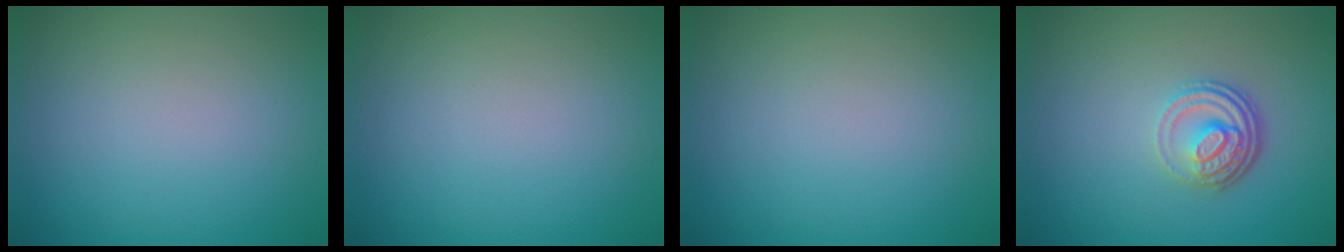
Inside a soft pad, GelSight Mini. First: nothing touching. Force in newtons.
{"total": 0.0}
{"total": 0.0}
{"total": 3.9, "press": 2.8, "slide": 2.7}